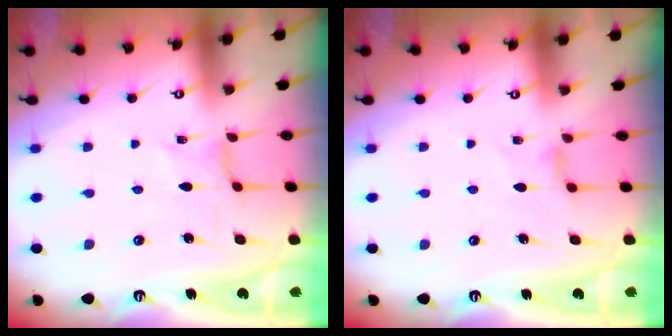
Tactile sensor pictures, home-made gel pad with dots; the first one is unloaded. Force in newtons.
{"total": 2.7, "press": 2.6, "slide": 0.5}